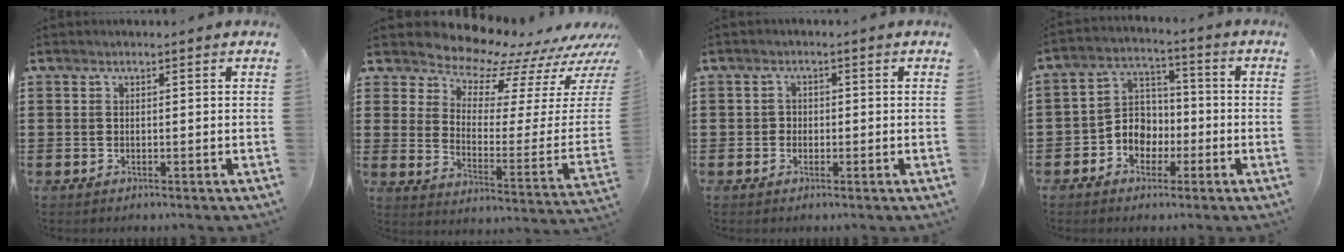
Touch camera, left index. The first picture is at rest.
{"total": 7.8, "force": [7.7, 1.4, 0.6], "torque": [-0.035, -0.087, 0.128]}
{"total": 1.2, "force": [-0.3, 1.1, 0.4], "torque": [-0.011, 0.004, -0.008]}
{"total": 5.7, "force": [-2.3, 4.9, 1.8], "torque": [-0.053, 0.011, -0.049]}